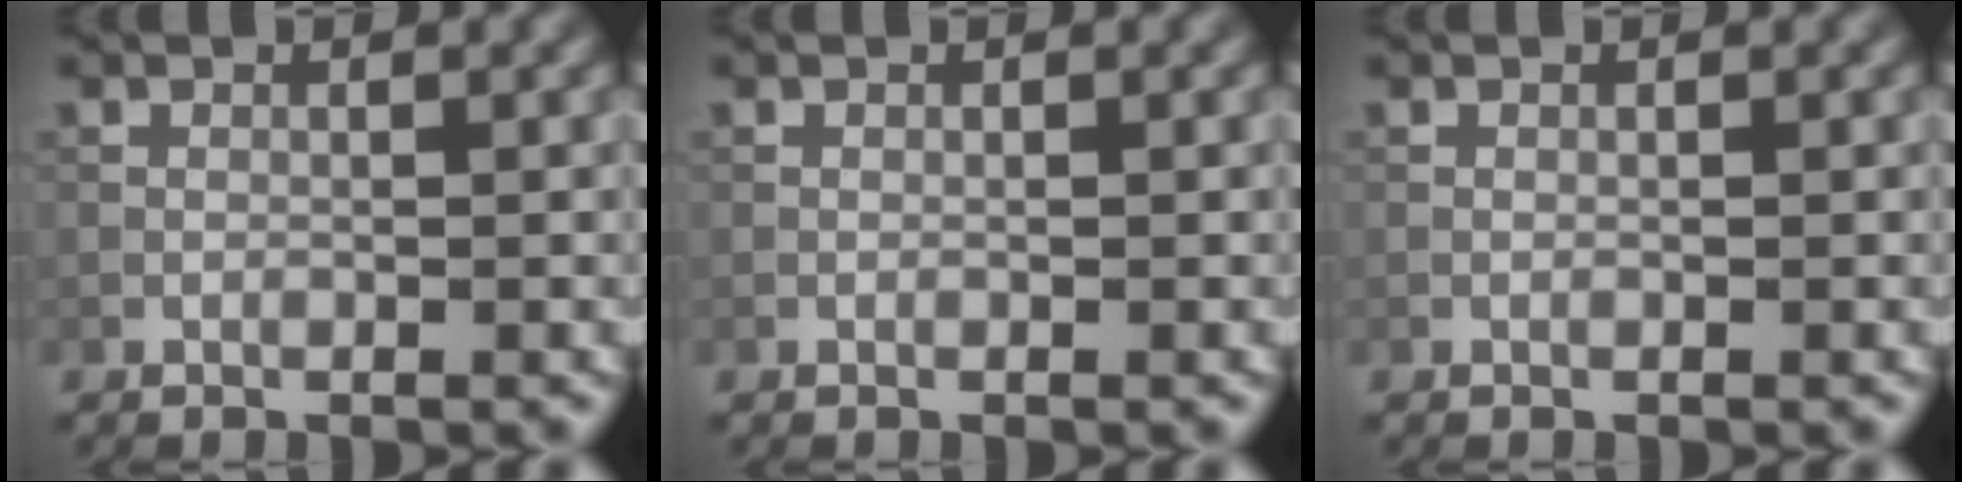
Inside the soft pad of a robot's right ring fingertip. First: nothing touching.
{"total": 0.0}
{"total": 0.0}